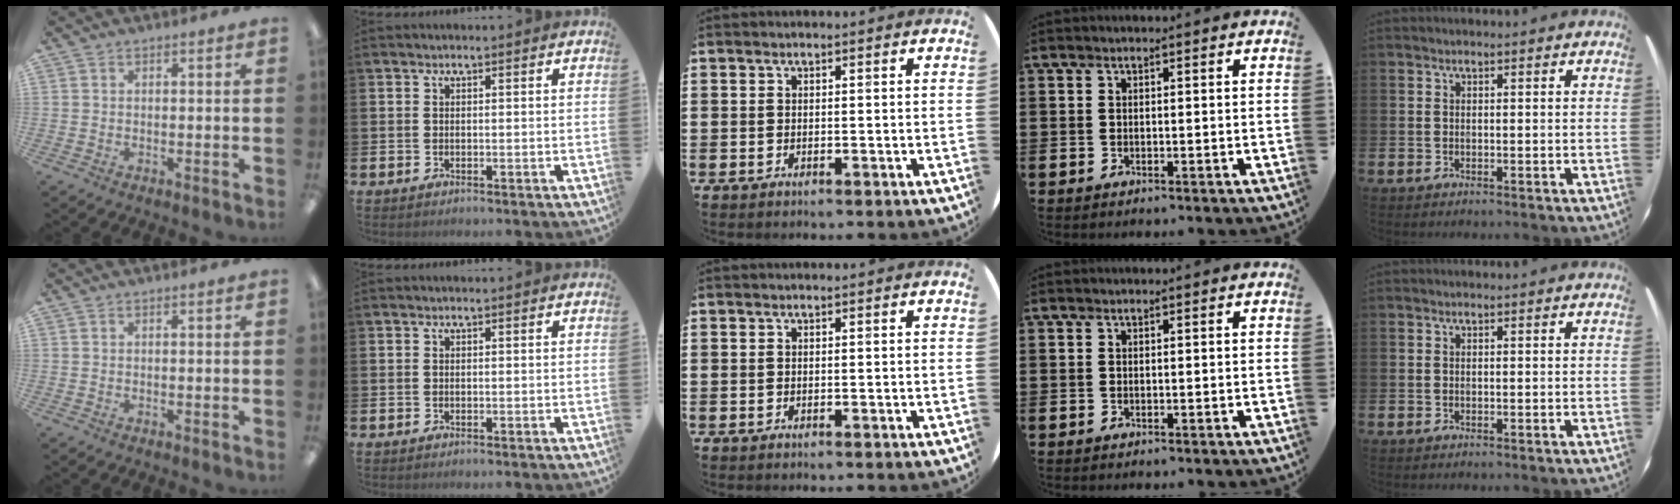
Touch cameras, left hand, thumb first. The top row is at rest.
{}